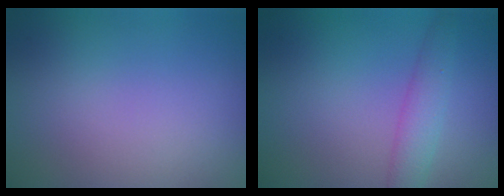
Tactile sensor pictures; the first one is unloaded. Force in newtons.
{"total": 2.8, "press": 2.8, "slide": 0.1}